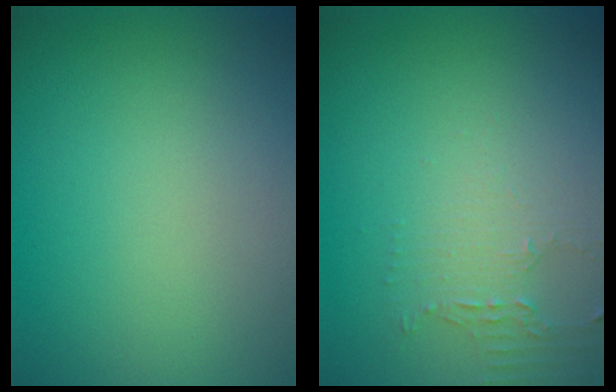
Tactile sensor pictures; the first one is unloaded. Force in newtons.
{"total": 2.0, "press": 1.5, "slide": 1.3}